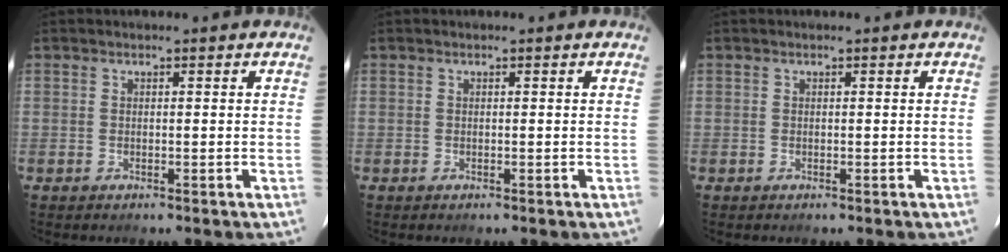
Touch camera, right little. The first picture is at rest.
{"total": 0.0}
{"total": 0.0}